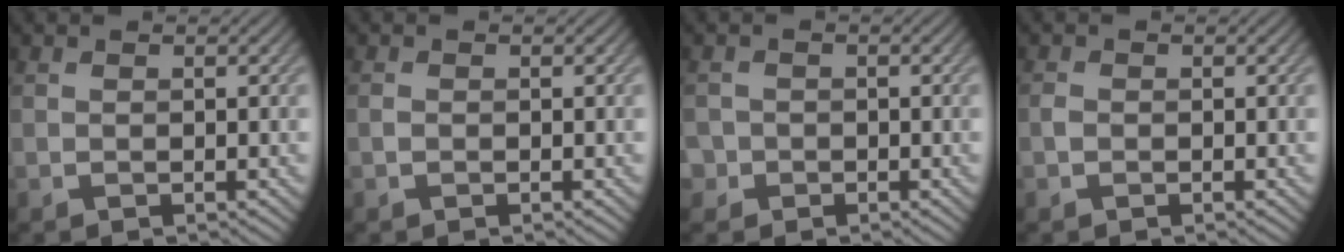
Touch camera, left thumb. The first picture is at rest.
{"total": 0.6, "force": [-0.2, 0.4, 0.2], "torque": [-0.005, 0.001, -0.007]}
{"total": 2.1, "force": [-0.9, 1.9, 0.1], "torque": [0.002, 0.002, -0.023]}
{"total": 0.8, "force": [-0.3, 0.6, 0.3], "torque": [-0.007, 0.001, -0.010]}